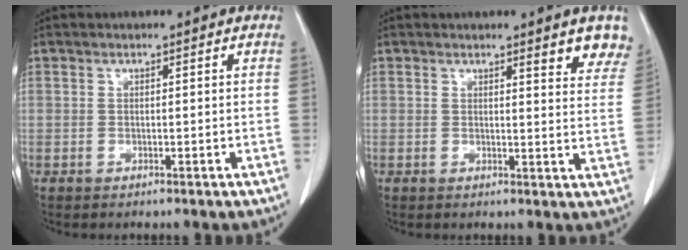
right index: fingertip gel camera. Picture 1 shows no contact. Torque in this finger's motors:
{"motor_torque": [0.26, 0.28, 0.08, 0.02]}